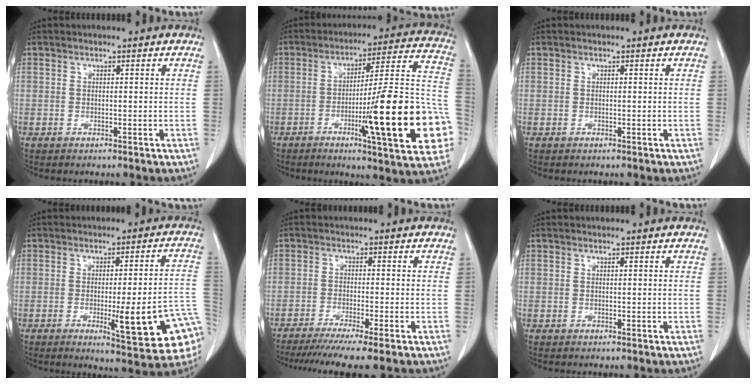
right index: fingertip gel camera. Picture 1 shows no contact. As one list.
[{"total": 23.0, "force": [-6.5, 1.5, 22.0], "torque": [-0.242, 0.007, -0.092]}, {"total": 0.0}, {"total": 15.6, "force": [-4.8, 1.6, 14.8], "torque": [-0.119, 0.008, -0.048]}, {"total": 9.1, "force": [-7.3, -0.9, 5.3], "torque": [-0.069, -0.023, -0.113]}, {"total": 0.0}]